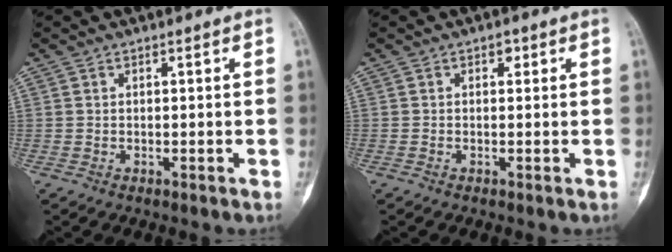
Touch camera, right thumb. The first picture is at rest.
{"total": 1.1, "force": [0.3, 0.8, 0.6], "torque": [0.004, 0.004, -0.003]}